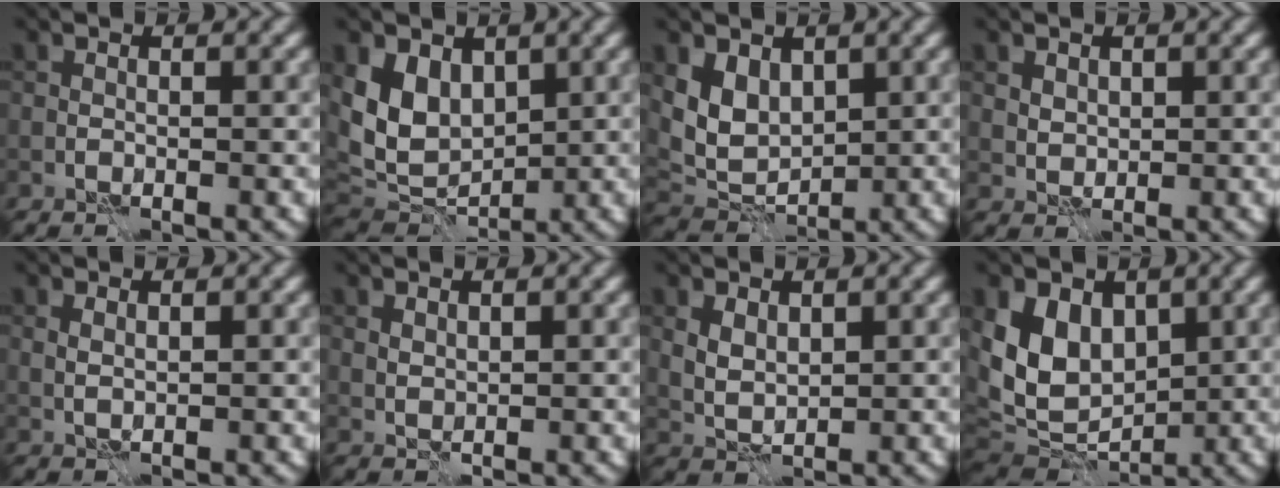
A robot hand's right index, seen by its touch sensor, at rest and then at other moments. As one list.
[{"total": 6.5, "force": [1.8, 4.8, 4.1], "torque": [-0.080, -0.013, 0.030]}, {"total": 4.3, "force": [1.7, 3.1, 2.5], "torque": [-0.051, -0.012, 0.032]}, {"total": 1.4, "force": [0.7, 1.1, 0.6], "torque": [-0.013, -0.002, 0.016]}, {"total": 0.9, "force": [0.5, 0.2, 0.7], "torque": [-0.018, 0.000, 0.009]}, {"total": 0.9, "force": [0.7, 0.4, 0.5], "torque": [-0.014, -0.001, 0.015]}, {"total": 2.4, "force": [0.9, 1.5, 1.6], "torque": [-0.039, -0.004, 0.022]}, {"total": 8.0, "force": [1.6, 5.9, 5.2], "torque": [-0.101, -0.013, 0.026]}]